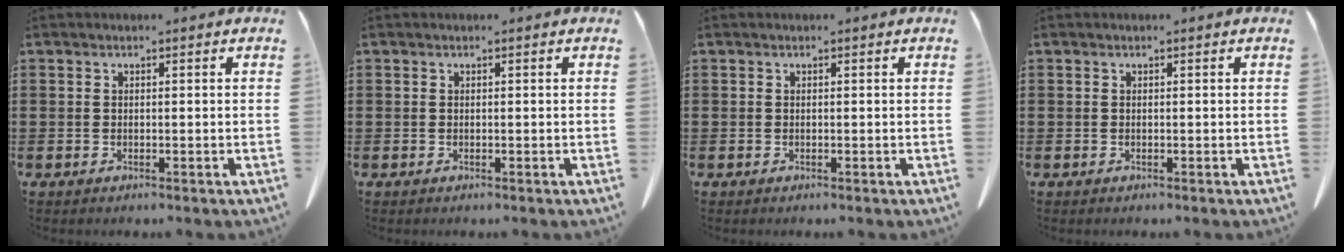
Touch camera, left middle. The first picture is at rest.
{"total": 0.0}
{"total": 0.0}
{"total": 0.0}